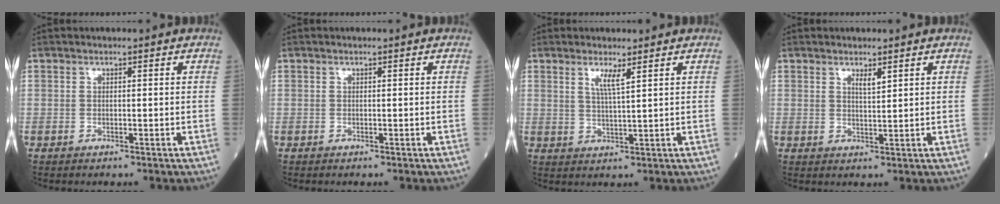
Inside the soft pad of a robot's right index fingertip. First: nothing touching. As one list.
[{"total": 0.0}, {"total": 3.0, "force": [1.7, -0.2, 2.5], "torque": [-0.051, -0.007, 0.034]}, {"total": 1.8, "force": [1.2, 0.2, 1.3], "torque": [-0.025, -0.005, 0.024]}]